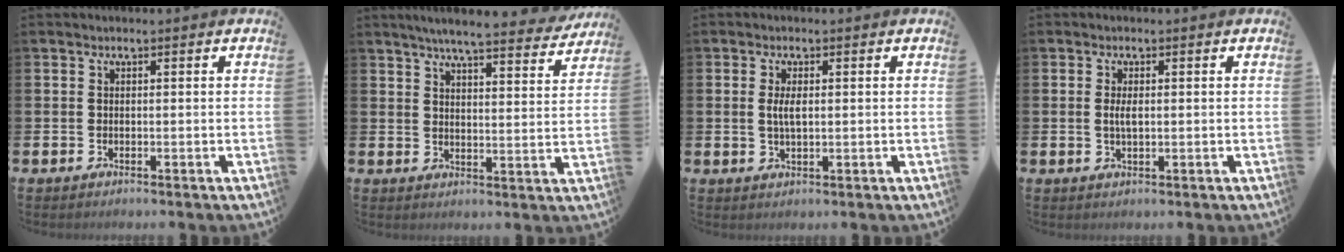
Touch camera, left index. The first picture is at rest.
{"total": 6.2, "force": [5.8, 0.3, 2.2], "torque": [-0.051, -0.034, 0.097]}
{"total": 2.7, "force": [0.5, 1.1, 2.5], "torque": [-0.049, 0.006, 0.005]}
{"total": 2.1, "force": [0.1, 0.8, 2.0], "torque": [-0.037, 0.003, 0.000]}